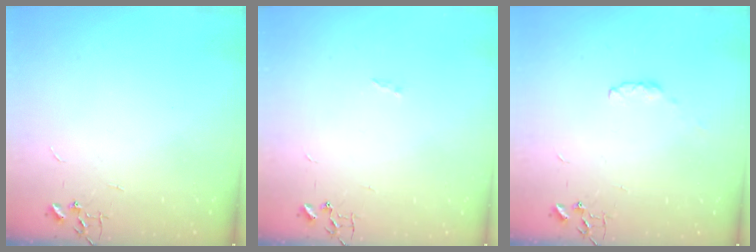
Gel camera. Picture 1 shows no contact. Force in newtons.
{"total": 0.9, "press": 0.9, "slide": 0.2}
{"total": 3.6, "press": 3.6, "slide": 0.5}